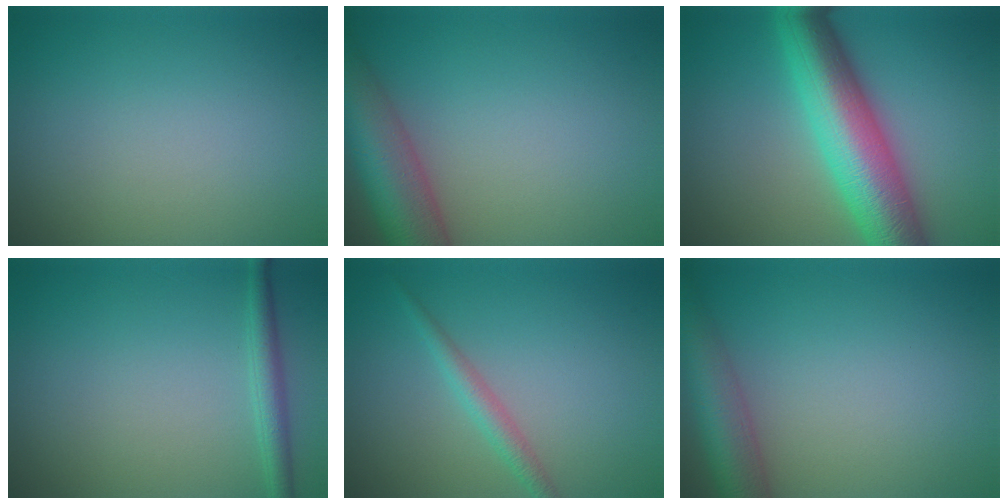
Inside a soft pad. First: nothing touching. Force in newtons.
{"total": 7.6, "press": 7.6, "slide": 0.4}
{"total": 9.7, "press": 9.7, "slide": 0.1}
{"total": 2.0, "press": 2.0, "slide": 0.1}
{"total": 1.8, "press": 1.8, "slide": 0.1}
{"total": 4.9, "press": 4.9, "slide": 0.2}